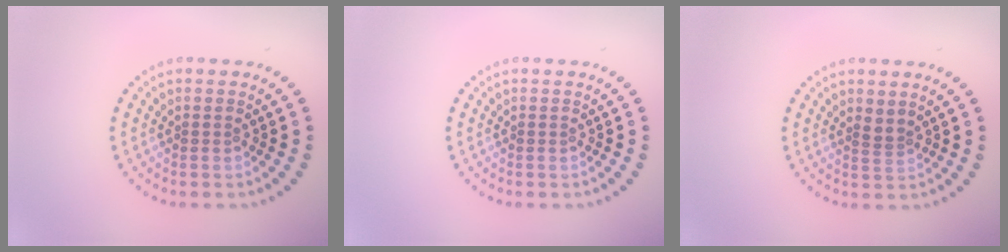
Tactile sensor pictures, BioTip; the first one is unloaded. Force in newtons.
{"total": 0.0}
{"total": 1.0, "press": 0.6, "slide": 0.8}